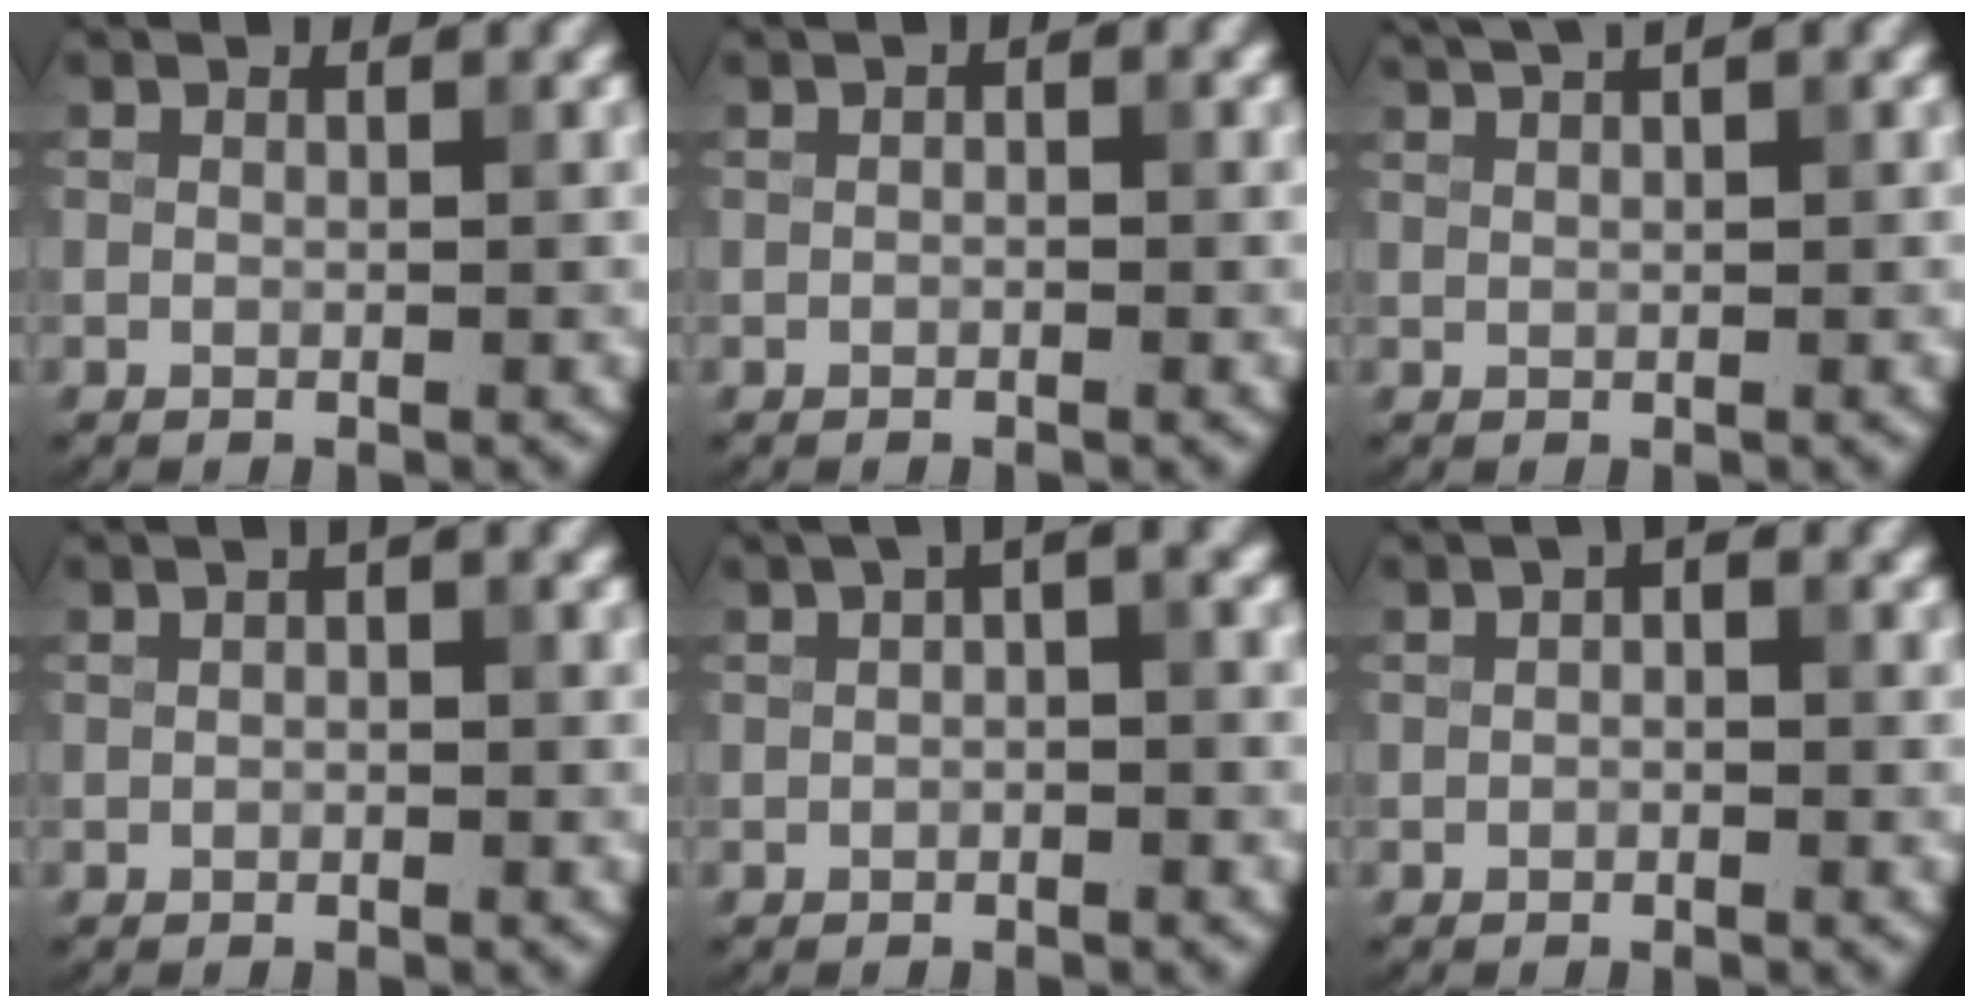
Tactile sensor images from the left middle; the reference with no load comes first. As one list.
[{"total": 0.5, "force": [-0.2, 0.4, 0.3], "torque": [-0.005, 0.000, -0.002]}, {"total": 3.9, "force": [2.5, 1.4, 2.6], "torque": [-0.019, 0.019, 0.019]}, {"total": 1.1, "force": [0.3, 0.5, 1.0], "torque": [-0.015, 0.002, 0.001]}, {"total": 2.5, "force": [0.7, 0.9, 2.2], "torque": [-0.026, 0.012, 0.003]}, {"total": 0.9, "force": [-0.1, 0.7, 0.7], "torque": [-0.011, 0.004, -0.003]}]